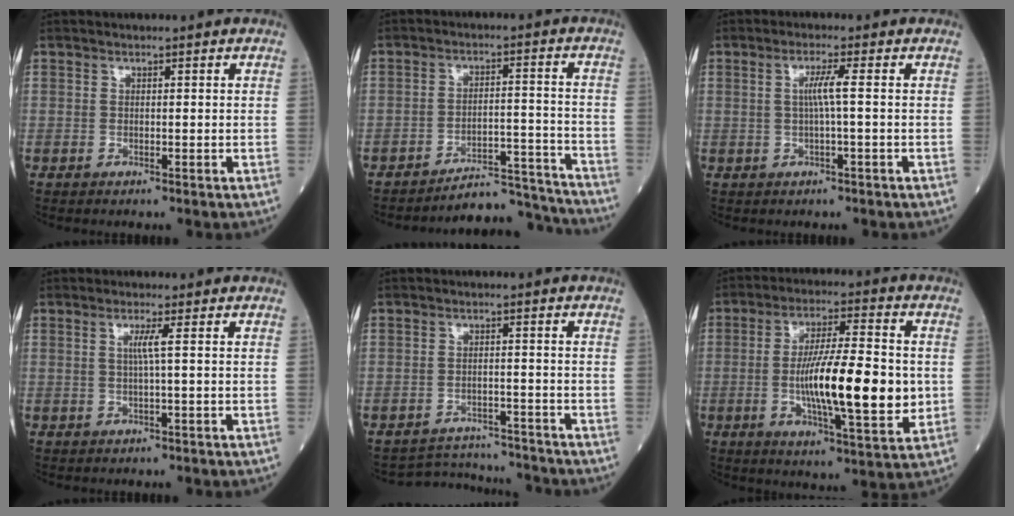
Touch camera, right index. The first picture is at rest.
{"total": 9.2, "force": [-9.2, -0.1, -0.8], "torque": [0.022, 0.037, -0.138]}
{"total": 3.0, "force": [0.2, -0.5, 3.0], "torque": [-0.059, 0.002, 0.002]}
{"total": 2.0, "force": [0.3, -0.6, 1.9], "torque": [-0.040, -0.002, 0.006]}
{"total": 6.8, "force": [-6.7, 0.8, -1.0], "torque": [0.010, 0.016, -0.098]}
{"total": 16.0, "force": [-1.4, 2.7, 15.7], "torque": [-0.268, -0.011, -0.026]}